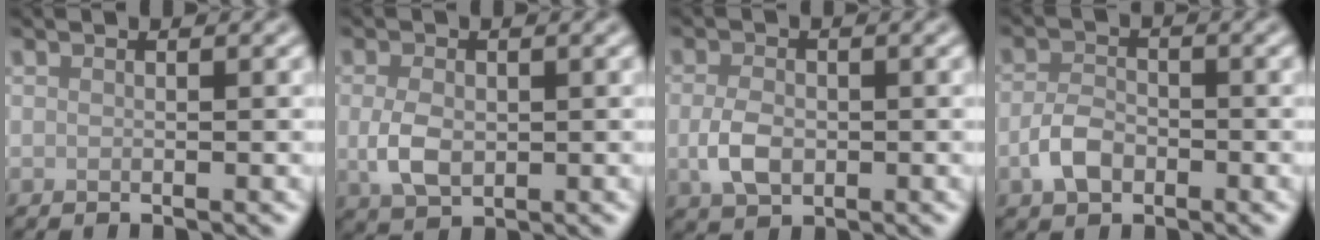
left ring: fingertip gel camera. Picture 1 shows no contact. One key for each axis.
{"total": 3.2, "fx": -0.1, "fy": 2.2, "fz": 2.4, "tx": -0.051, "ty": -0.003, "tz": 0.000}
{"total": 3.0, "fx": -0.4, "fy": 2.1, "fz": 2.1, "tx": -0.045, "ty": -0.004, "tz": -0.010}
{"total": 2.9, "fx": -1.2, "fy": 2.0, "fz": 1.8, "tx": -0.036, "ty": 0.002, "tz": -0.028}